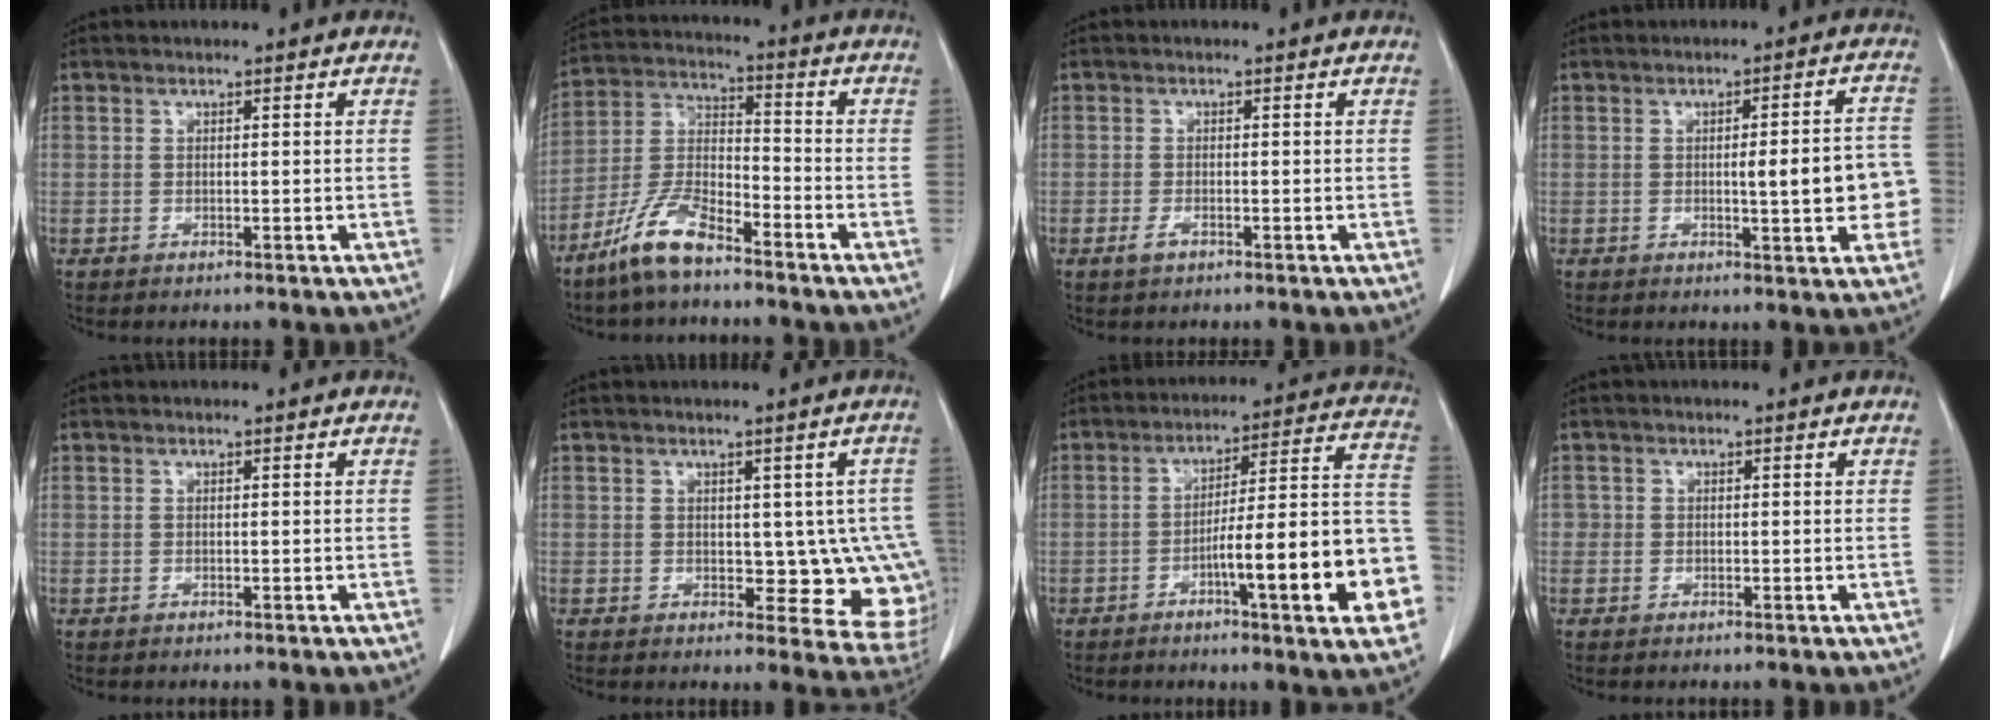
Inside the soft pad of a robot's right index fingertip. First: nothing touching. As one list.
[{"total": 9.7, "force": [-7.3, 2.3, 6.0], "torque": [-0.133, -0.007, -0.148]}, {"total": 1.5, "force": [-0.8, 0.6, 1.1], "torque": [-0.022, 0.000, -0.014]}, {"total": 8.4, "force": [-1.1, 1.7, 8.2], "torque": [-0.097, 0.017, -0.012]}, {"total": 0.0}, {"total": 8.7, "force": [-0.3, 4.8, 7.2], "torque": [-0.059, 0.005, 0.006]}, {"total": 19.1, "force": [-6.4, 1.8, 17.9], "torque": [-0.180, 0.025, -0.083]}, {"total": 0.9, "force": [-0.2, 0.8, 0.0], "torque": [0.008, 0.006, -0.006]}]